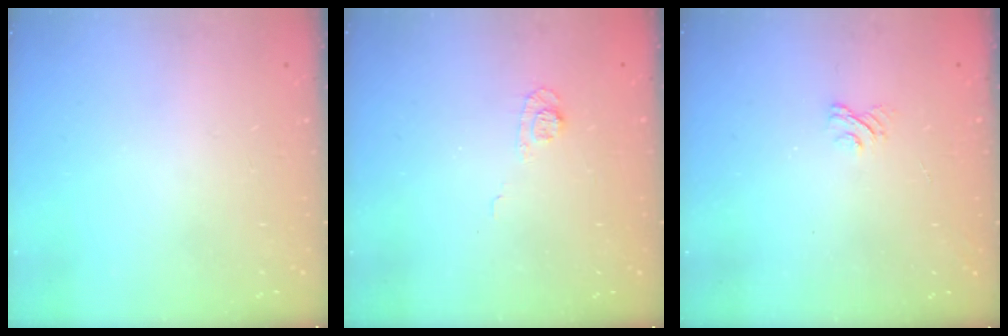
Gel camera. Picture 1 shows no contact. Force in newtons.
{"total": 5.5, "press": 5.4, "slide": 1.2}
{"total": 2.9, "press": 2.6, "slide": 1.2}